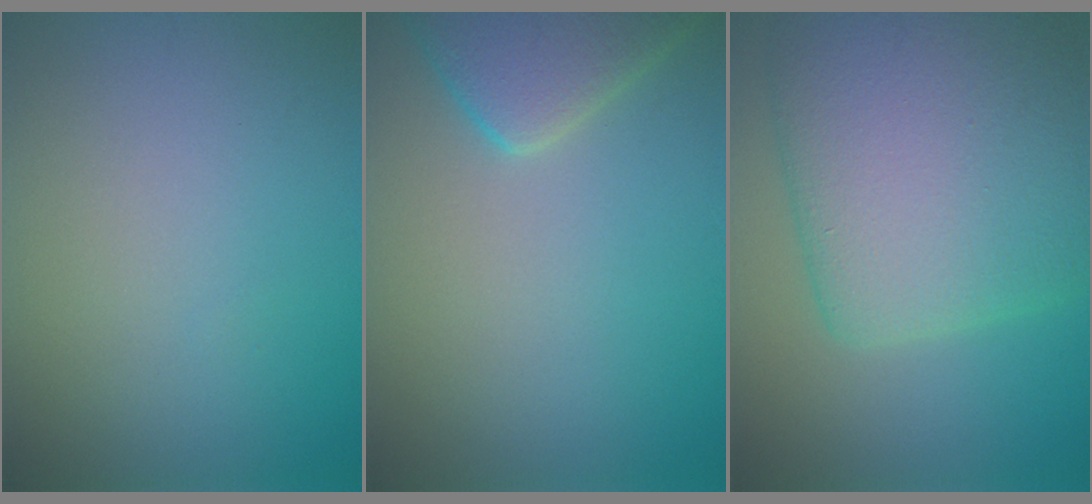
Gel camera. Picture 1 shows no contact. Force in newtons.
{"total": 4.6, "press": 4.6, "slide": 0.4}
{"total": 10.5, "press": 10.5, "slide": 0.4}